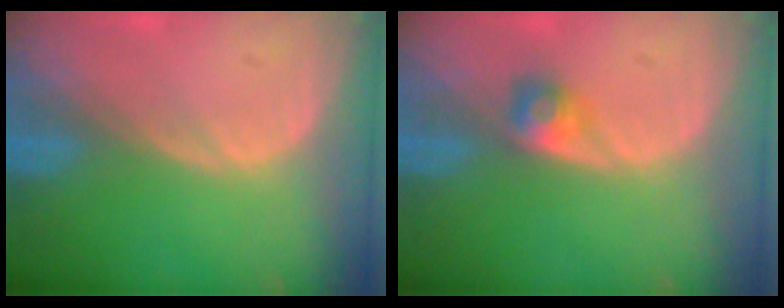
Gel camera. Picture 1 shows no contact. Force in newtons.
{"total": 2.5, "press": 2.3, "slide": 1.0}